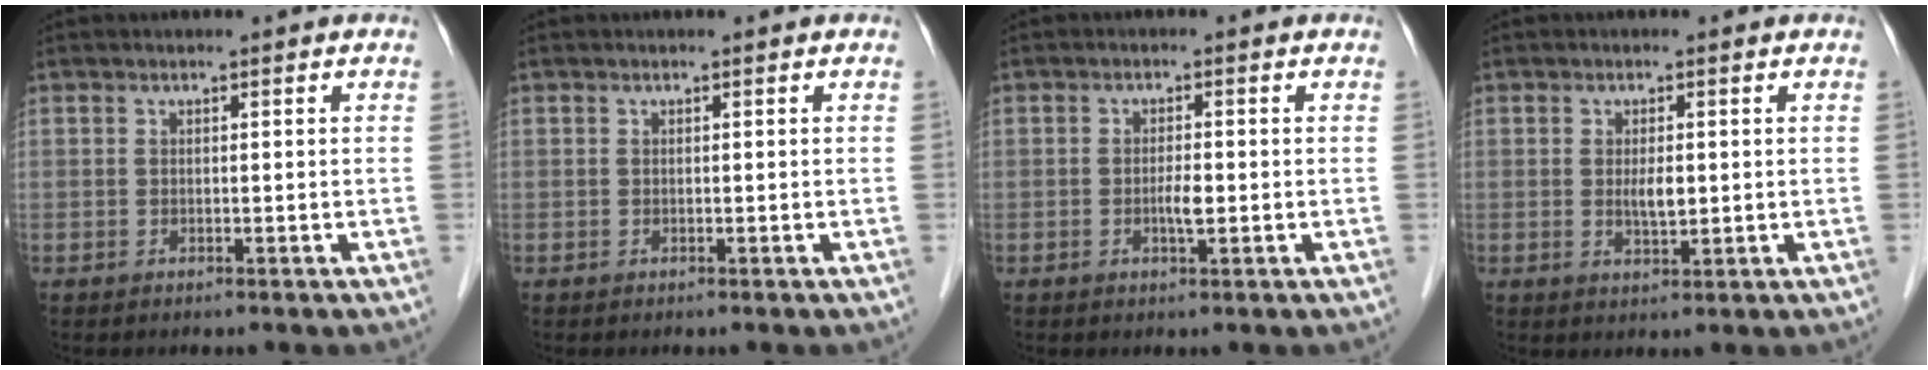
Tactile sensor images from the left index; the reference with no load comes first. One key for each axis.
{"total": 0.0}
{"total": 2.1, "fx": -0.7, "fy": 0.4, "fz": 2.0, "tx": -0.037, "ty": -0.003, "tz": -0.011}
{"total": 2.6, "fx": 0.0, "fy": 0.9, "fz": 2.4, "tx": -0.045, "ty": -0.007, "tz": 0.001}